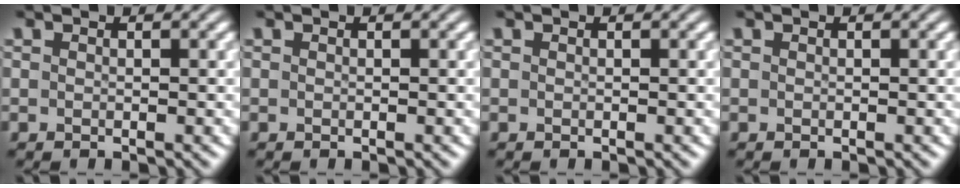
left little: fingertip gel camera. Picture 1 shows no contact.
{"total": 0.0}
{"total": 0.0}
{"total": 0.0}